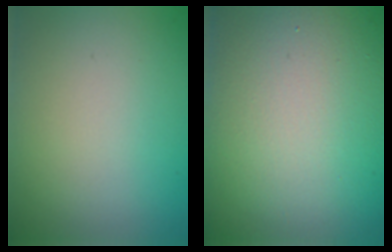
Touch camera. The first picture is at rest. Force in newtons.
{"total": 22.6, "press": 22.6, "slide": 1.6}